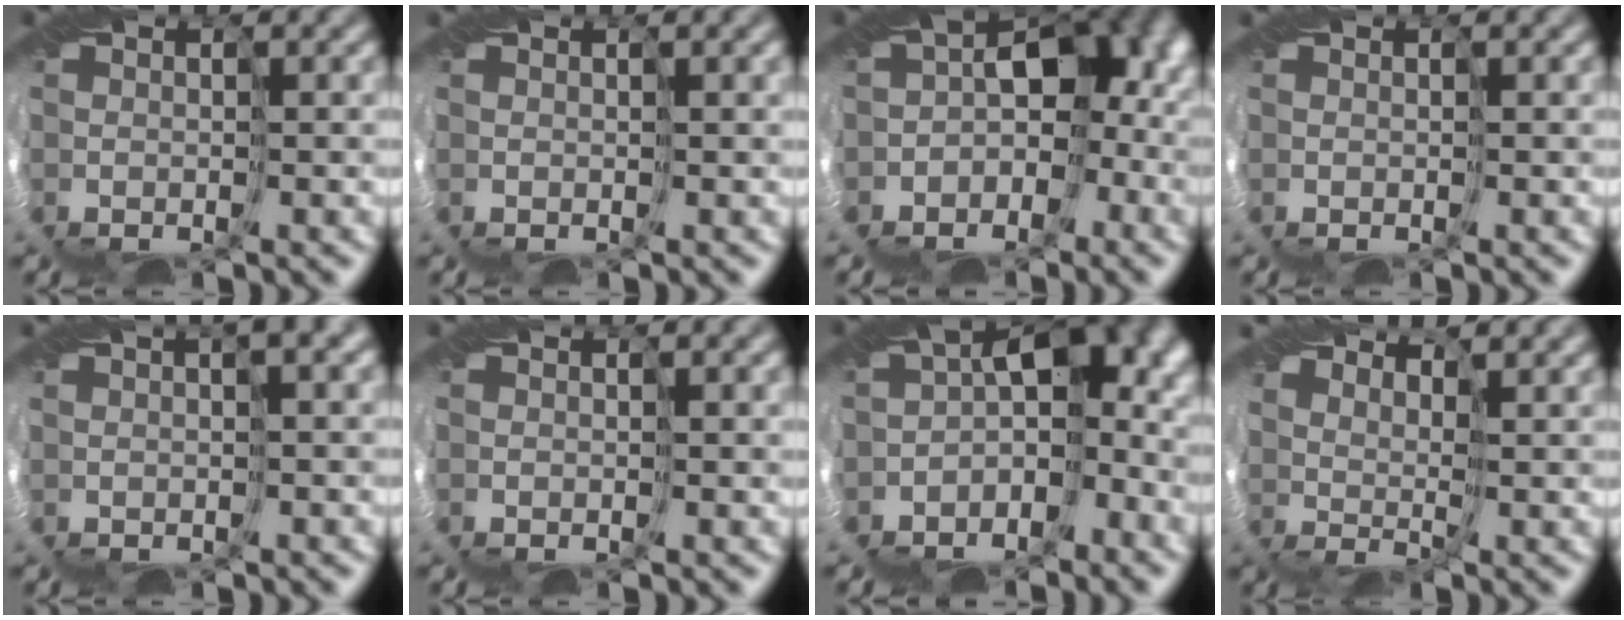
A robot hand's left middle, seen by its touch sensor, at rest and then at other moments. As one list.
[{"total": 1.3, "force": [0.8, 0.0, 1.0], "torque": [-0.013, 0.006, 0.015]}, {"total": 10.2, "force": [-1.3, 7.1, 7.2], "torque": [-0.080, 0.008, -0.019]}, {"total": 0.0}, {"total": 3.8, "force": [1.9, 0.6, 3.2], "torque": [-0.049, 0.018, 0.026]}, {"total": 0.8, "force": [0.6, -0.2, 0.5], "torque": [-0.006, 0.006, 0.010]}, {"total": 10.5, "force": [-1.5, 6.5, 8.1], "torque": [-0.109, -0.001, -0.017]}, {"total": 4.4, "force": [3.3, 1.6, 2.4], "torque": [-0.055, 0.002, 0.049]}]